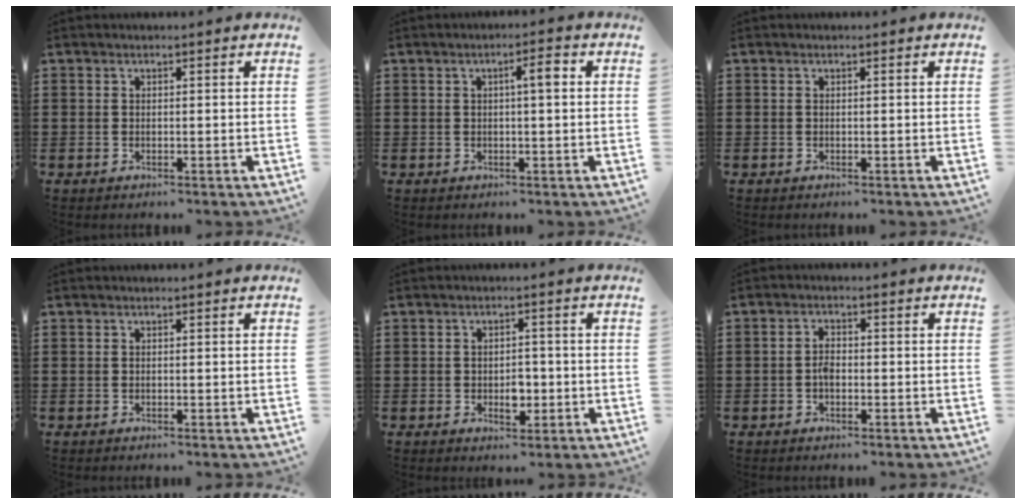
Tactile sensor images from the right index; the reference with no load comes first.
{"total": 2.9, "force": [0.5, 0.5, 2.8], "torque": [-0.046, 0.003, 0.004]}
{"total": 0.0}
{"total": 0.0}
{"total": 3.3, "force": [-0.8, 2.0, 2.5], "torque": [-0.040, -0.001, -0.016]}
{"total": 2.3, "force": [-0.6, 1.2, 1.9], "torque": [-0.044, 0.000, -0.014]}